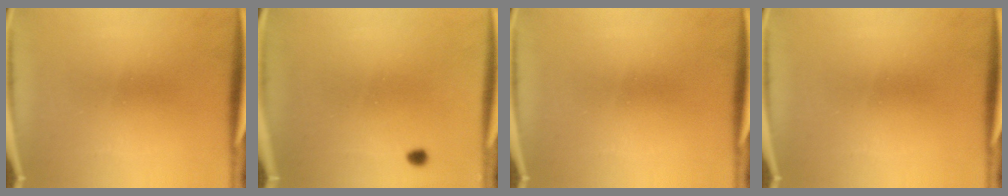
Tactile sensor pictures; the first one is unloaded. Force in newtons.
{"total": 0.9}
{"total": 0.0}
{"total": 0.0}